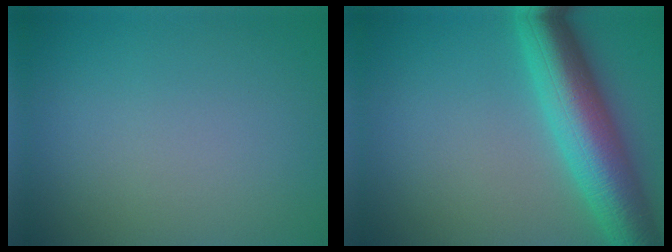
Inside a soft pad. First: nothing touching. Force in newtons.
{"total": 9.1, "press": 9.1, "slide": 0.0}